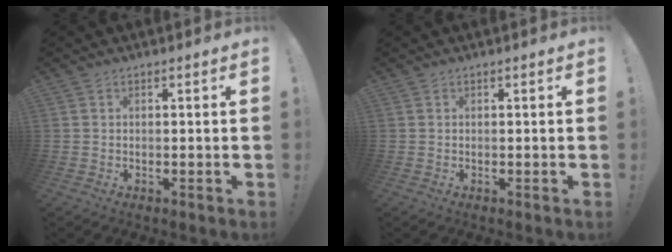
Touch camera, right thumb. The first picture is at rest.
{"total": 0.0}